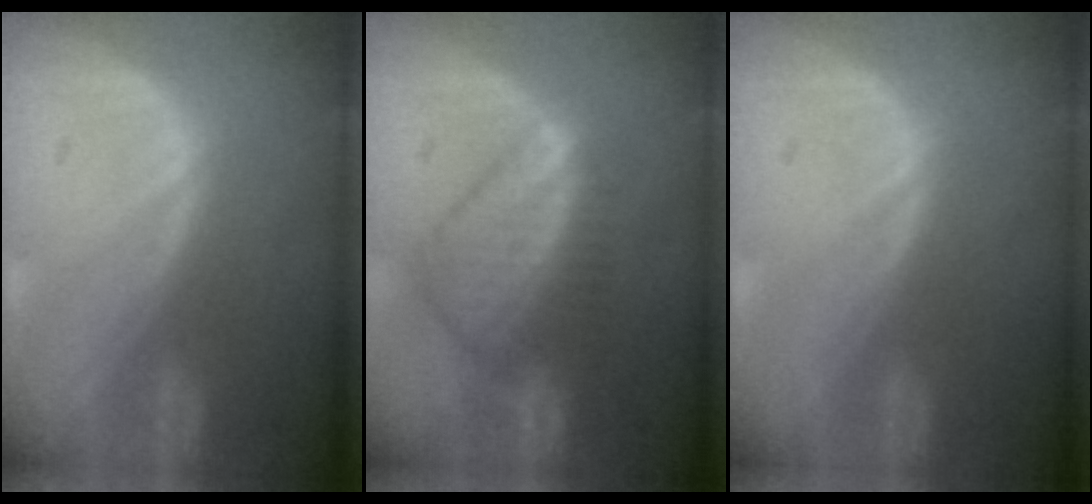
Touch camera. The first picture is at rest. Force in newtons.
{"total": 7.7, "press": 7.0, "slide": 3.2}
{"total": 0.0}